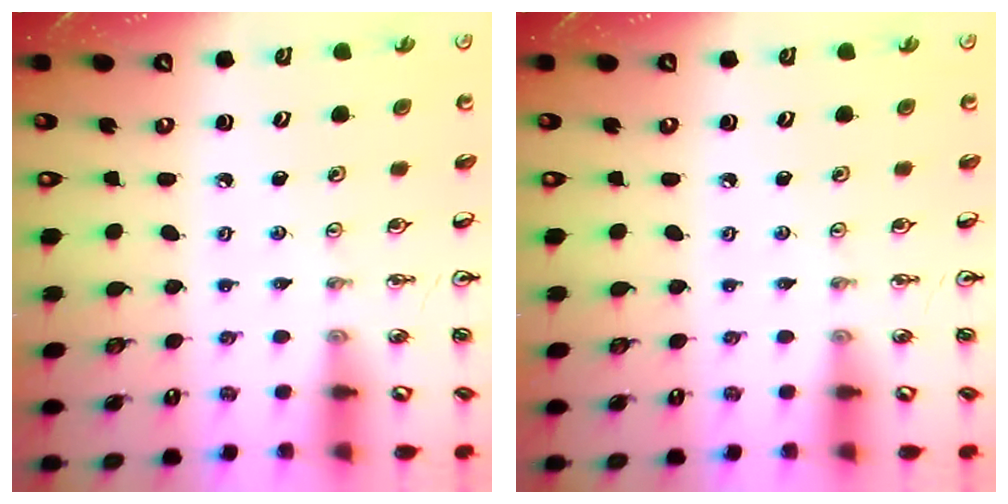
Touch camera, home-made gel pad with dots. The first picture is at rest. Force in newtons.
{"total": 0.0}